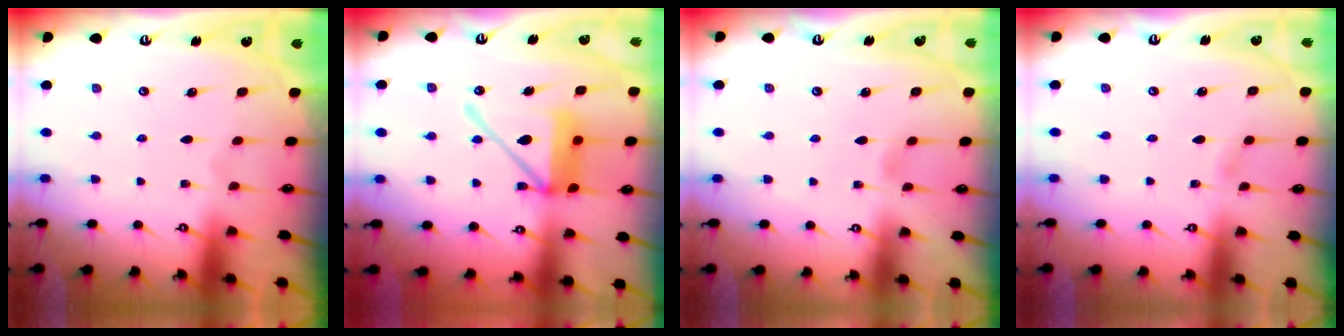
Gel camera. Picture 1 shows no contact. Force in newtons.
{"total": 15.4, "press": 15.2, "slide": 2.3}
{"total": 3.3, "press": 3.2, "slide": 0.4}
{"total": 1.6, "press": 1.6, "slide": 0.2}